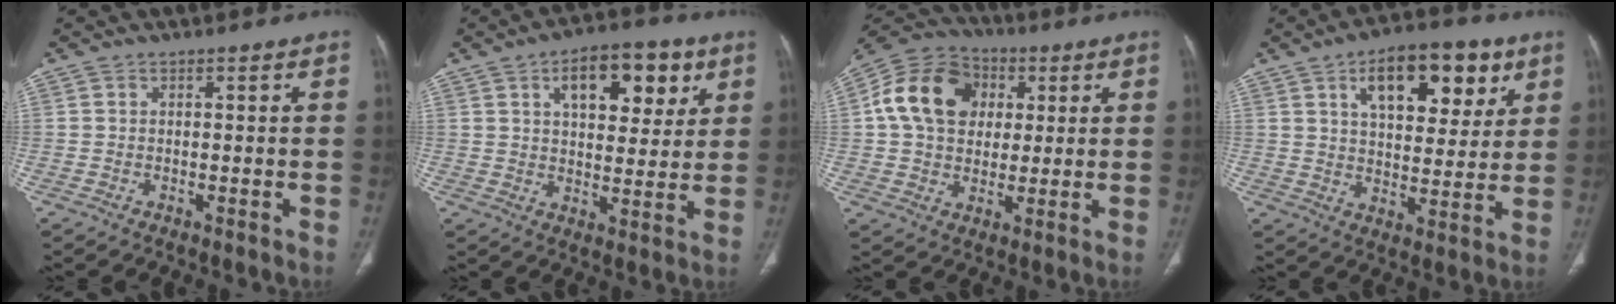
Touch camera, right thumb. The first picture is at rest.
{"total": 14.4, "force": [6.2, 7.5, 10.6], "torque": [-0.110, -0.011, 0.092]}
{"total": 16.0, "force": [3.2, 12.5, 9.4], "torque": [-0.155, 0.013, 0.048]}
{"total": 17.3, "force": [8.0, 8.8, 12.6], "torque": [-0.136, -0.018, 0.122]}